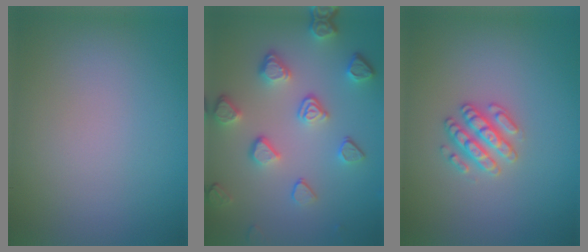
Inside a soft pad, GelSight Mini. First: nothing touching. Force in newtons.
{"total": 5.0, "press": 3.9, "slide": 3.1}
{"total": 2.6, "press": 2.6, "slide": 0.3}